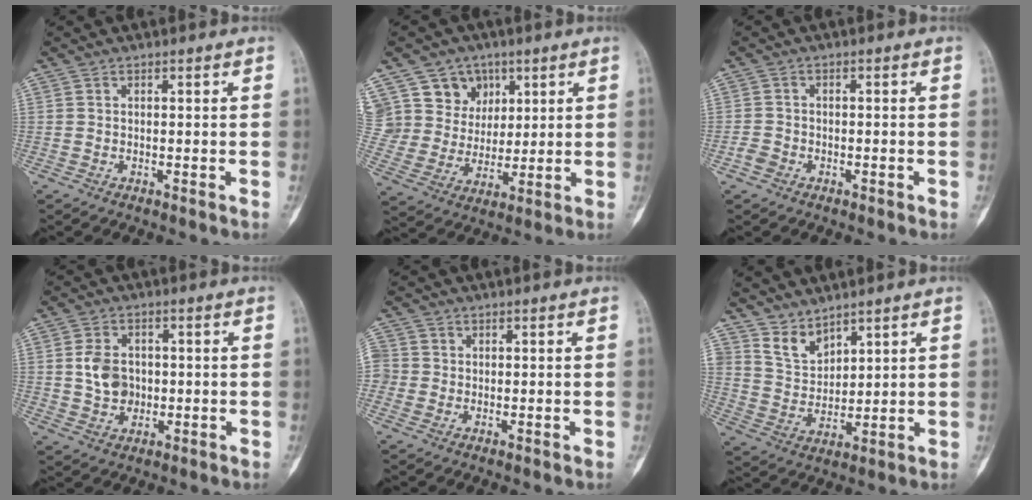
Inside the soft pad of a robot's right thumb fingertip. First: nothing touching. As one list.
[{"total": 14.1, "force": [6.6, 11.6, 4.4], "torque": [-0.042, -0.009, 0.132]}, {"total": 2.3, "force": [-1.3, 1.8, 0.7], "torque": [-0.005, 0.009, -0.030]}, {"total": 6.7, "force": [-0.1, 5.4, 4.0], "torque": [-0.047, 0.003, 0.001]}, {"total": 4.0, "force": [0.0, 3.9, 0.7], "torque": [0.002, 0.007, -0.006]}, {"total": 6.0, "force": [4.8, 3.2, 1.4], "torque": [-0.004, -0.042, 0.108]}]